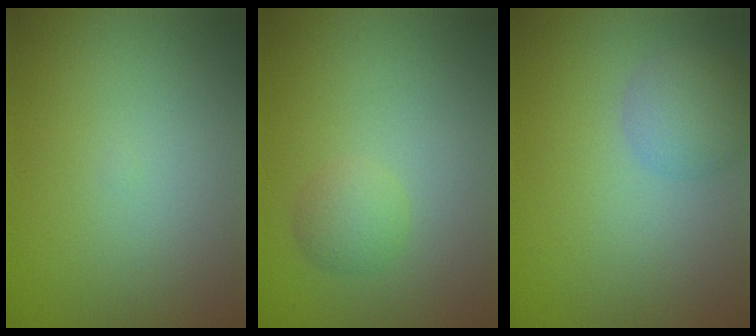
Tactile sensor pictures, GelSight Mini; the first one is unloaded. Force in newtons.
{"total": 1.7, "press": 1.7, "slide": 0.0}
{"total": 3.1, "press": 3.1, "slide": 0.2}